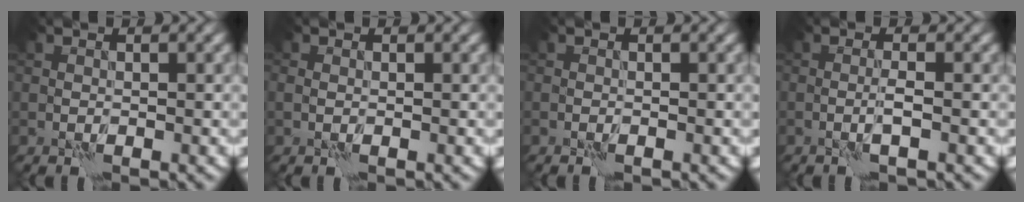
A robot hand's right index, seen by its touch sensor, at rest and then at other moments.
{"total": 0.7, "force": [-0.2, 0.5, 0.5], "torque": [-0.012, -0.001, -0.005]}
{"total": 0.0}
{"total": 1.0, "force": [-0.1, -0.1, 1.0], "torque": [-0.020, 0.003, -0.005]}